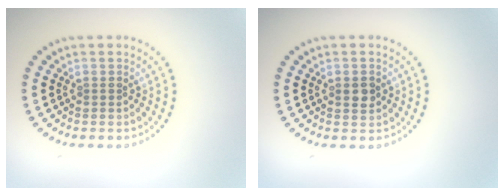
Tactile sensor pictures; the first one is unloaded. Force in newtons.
{"total": 1.4, "press": 1.4, "slide": 0.1}